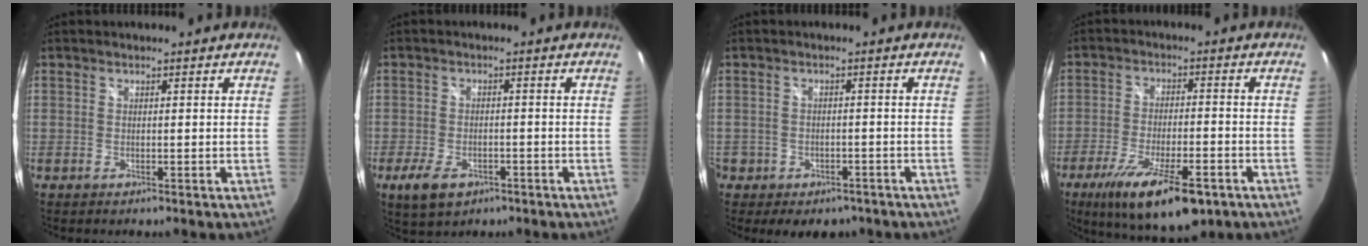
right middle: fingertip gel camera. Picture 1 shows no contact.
{"total": 6.9, "force": [-3.9, 3.9, 4.2], "torque": [-0.102, -0.014, -0.064]}
{"total": 6.3, "force": [-3.4, 5.0, 1.9], "torque": [-0.053, 0.005, -0.036]}
{"total": 16.0, "force": [-9.8, 5.0, 11.6], "torque": [-0.219, -0.040, -0.156]}